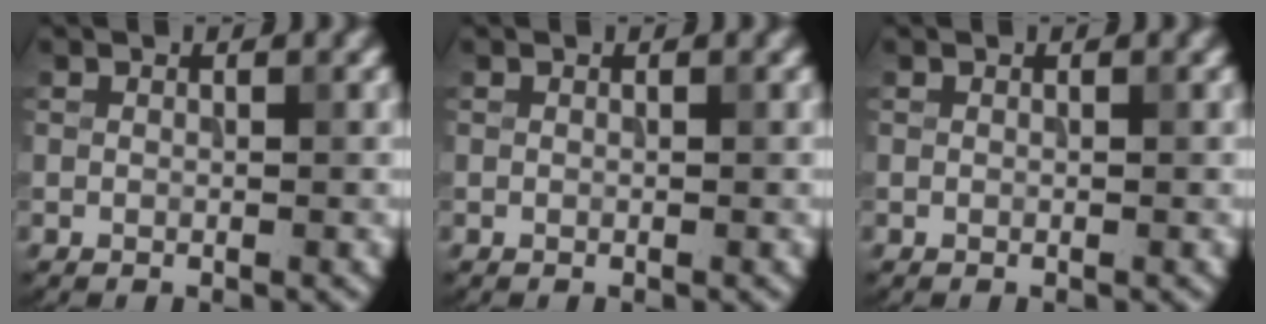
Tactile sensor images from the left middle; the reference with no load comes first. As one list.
[{"total": 0.0}, {"total": 0.0}]